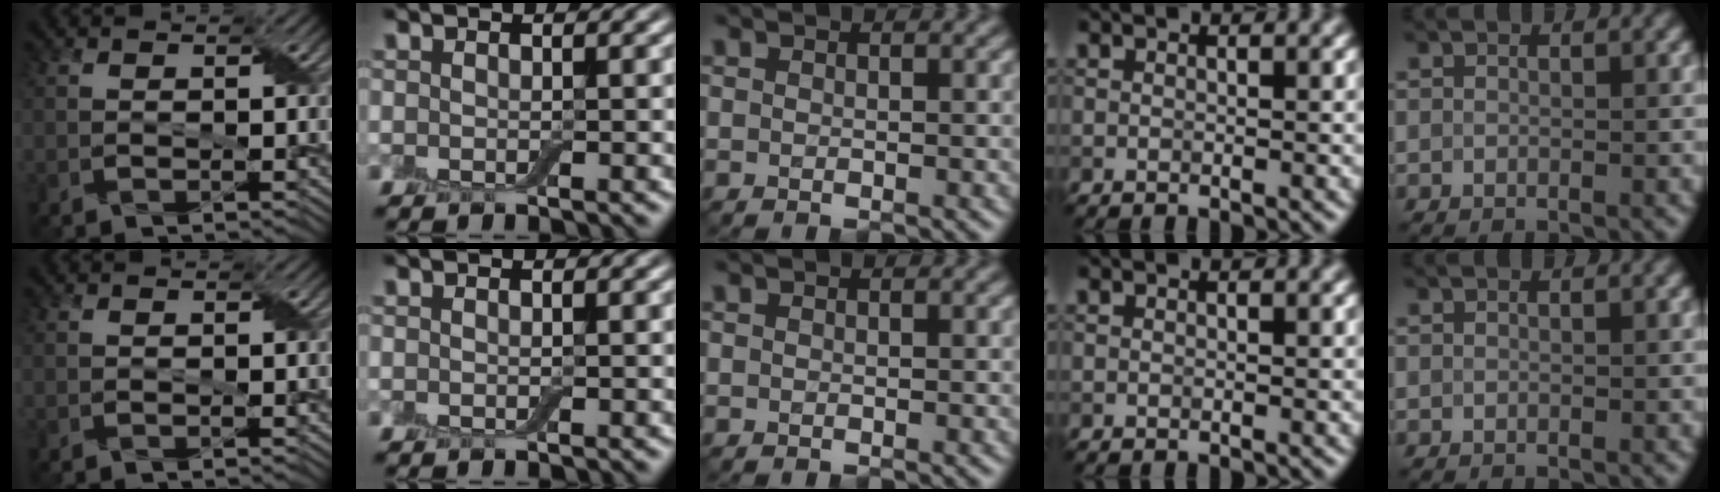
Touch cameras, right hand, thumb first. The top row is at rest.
{}